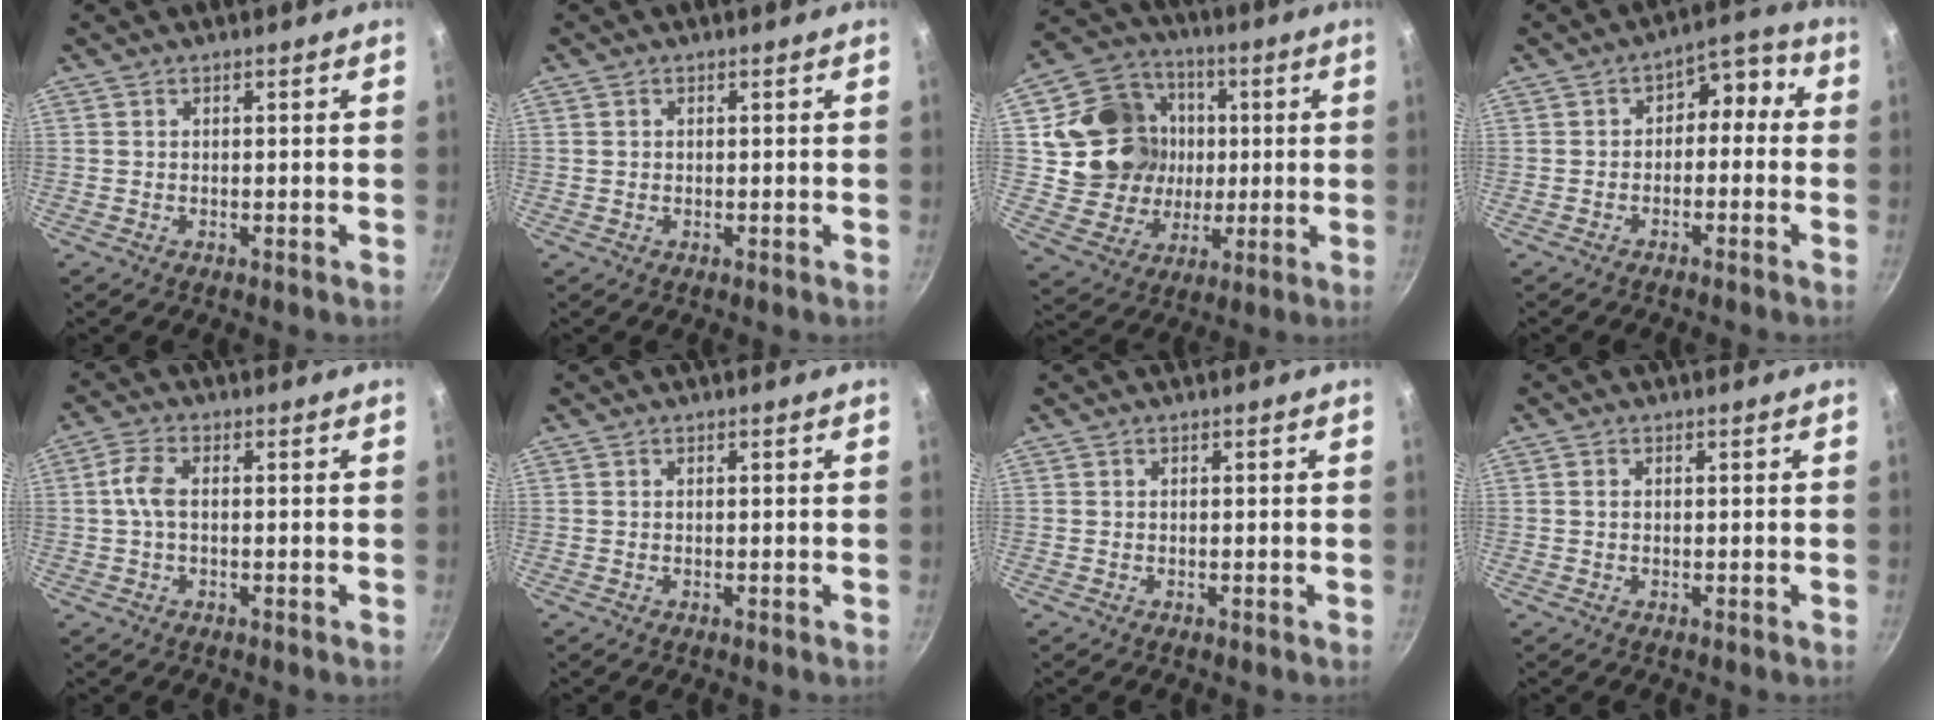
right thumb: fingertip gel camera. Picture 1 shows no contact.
{"total": 0.8, "force": [0.3, 0.7, 0.3], "torque": [-0.004, 0.002, 0.005]}
{"total": 18.5, "force": [2.1, 16.5, 8.2], "torque": [-0.124, 0.022, 0.046]}
{"total": 6.4, "force": [-0.7, 4.6, 4.5], "torque": [-0.022, 0.043, -0.020]}
{"total": 4.4, "force": [0.2, 2.3, 3.7], "torque": [-0.085, 0.012, -0.003]}
{"total": 0.0}
{"total": 0.0}
{"total": 0.9, "force": [0.2, 0.6, 0.5], "torque": [-0.010, 0.003, 0.003]}